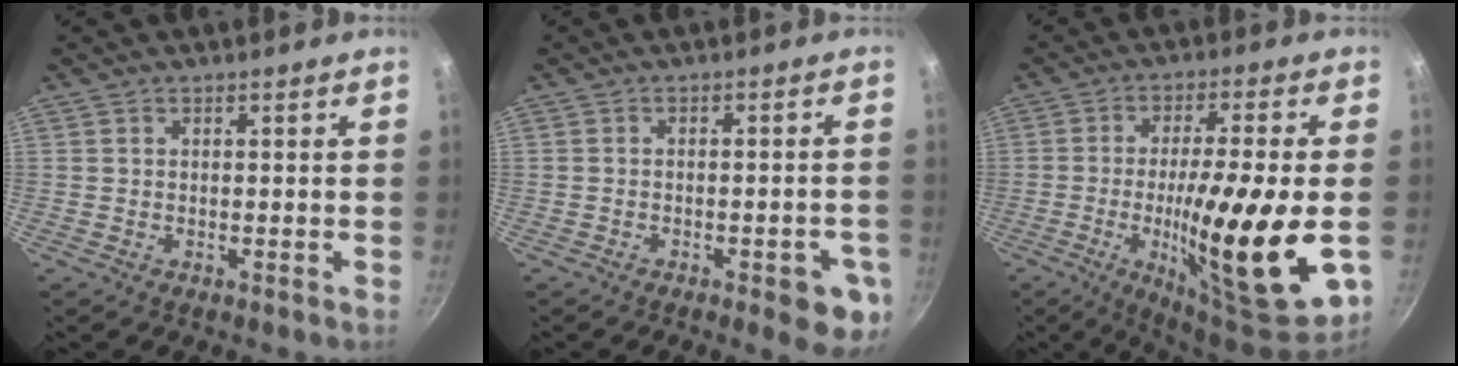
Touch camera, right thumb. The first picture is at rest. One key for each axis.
{"total": 8.1, "fx": -3.3, "fy": 3.0, "fz": 6.8, "tx": -0.062, "ty": 0.014, "tz": -0.034}
{"total": 23.5, "fx": -4.3, "fy": 4.6, "fz": 22.7, "tx": -0.349, "ty": 0.003, "tz": -0.062}